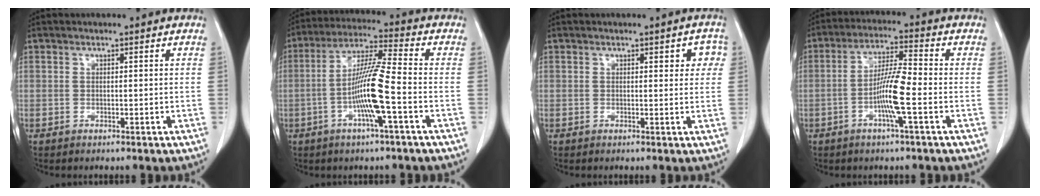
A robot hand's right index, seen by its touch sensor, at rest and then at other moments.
{"total": 10.7, "force": [-2.9, -0.2, 10.3], "torque": [-0.200, 0.002, -0.060]}
{"total": 3.1, "force": [1.0, 1.5, 2.5], "torque": [-0.017, 0.009, 0.008]}
{"total": 8.0, "force": [-2.3, 0.0, 7.6], "torque": [-0.149, 0.002, -0.048]}